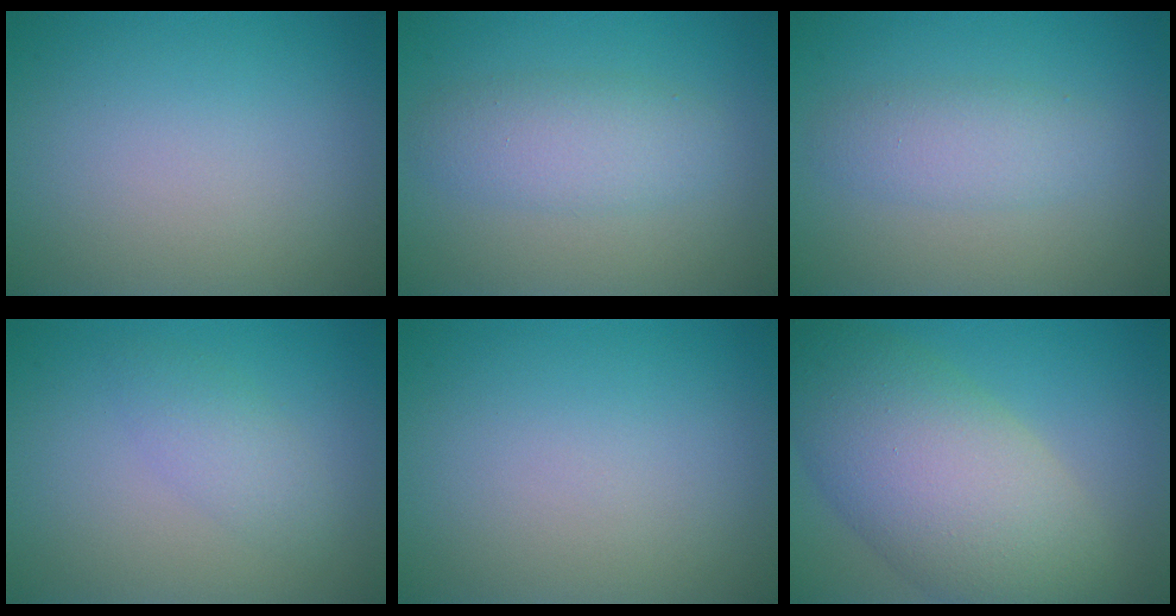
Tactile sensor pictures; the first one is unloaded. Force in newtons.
{"total": 3.4, "press": 3.4, "slide": 0.2}
{"total": 2.7, "press": 2.7, "slide": 0.1}
{"total": 2.0, "press": 2.0, "slide": 0.1}
{"total": 0.0}
{"total": 10.7, "press": 10.7, "slide": 0.4}